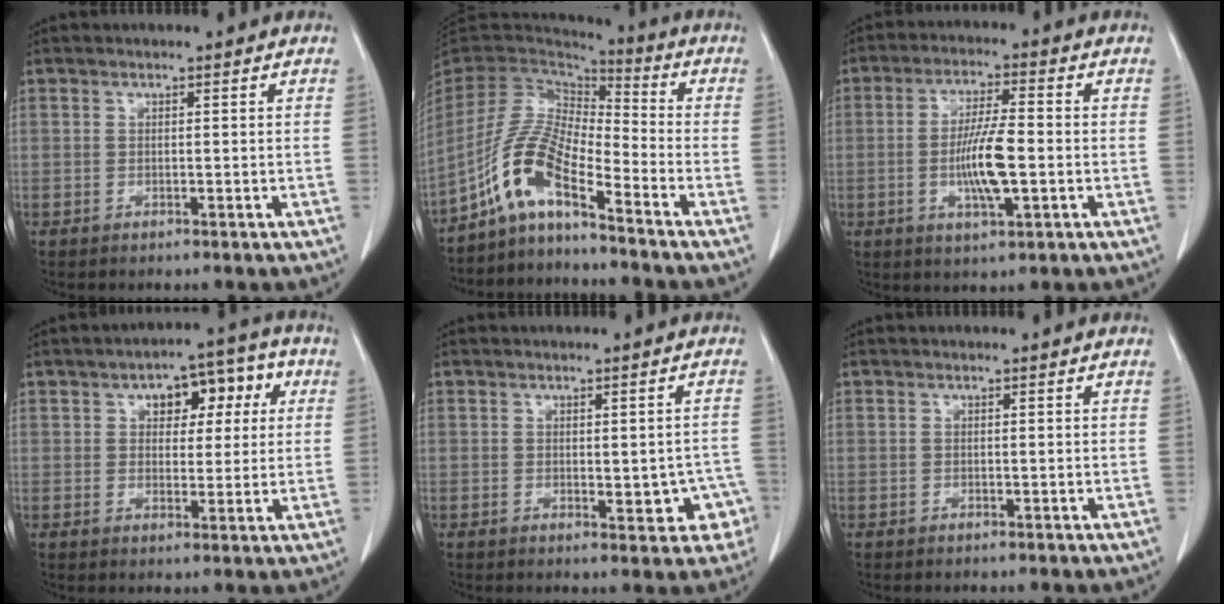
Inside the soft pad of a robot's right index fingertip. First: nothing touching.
{"total": 9.8, "force": [-6.2, 2.1, 7.2], "torque": [-0.166, 0.016, -0.126]}
{"total": 8.4, "force": [-1.6, 1.3, 8.1], "torque": [-0.155, -0.003, -0.031]}
{"total": 8.5, "force": [2.9, 4.6, 6.5], "torque": [-0.073, 0.034, 0.037]}
{"total": 5.4, "force": [-1.6, 2.3, 4.6], "torque": [-0.041, 0.009, -0.014]}
{"total": 0.0}